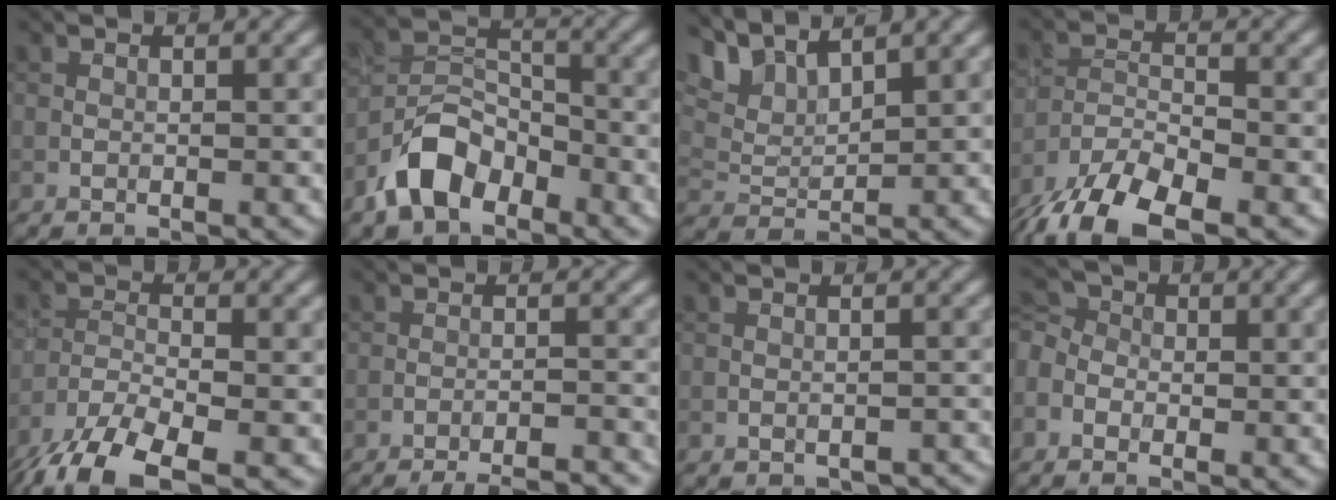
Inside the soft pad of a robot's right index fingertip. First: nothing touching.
{"total": 5.5, "force": [-3.5, 3.3, 2.7], "torque": [-0.049, 0.006, -0.073]}
{"total": 5.0, "force": [4.2, 1.4, 2.4], "torque": [-0.062, 0.004, 0.082]}
{"total": 8.5, "force": [-6.0, 3.0, 5.1], "torque": [-0.092, -0.013, -0.116]}
{"total": 8.1, "force": [-5.7, 2.5, 5.2], "torque": [-0.102, -0.021, -0.113]}
{"total": 8.5, "force": [-8.0, 1.7, 2.6], "torque": [-0.016, 0.020, -0.096]}
{"total": 1.5, "force": [-1.2, 0.7, 0.4], "torque": [-0.001, 0.001, -0.016]}
{"total": 3.3, "force": [-1.1, 2.6, 1.7], "torque": [-0.027, 0.009, -0.028]}